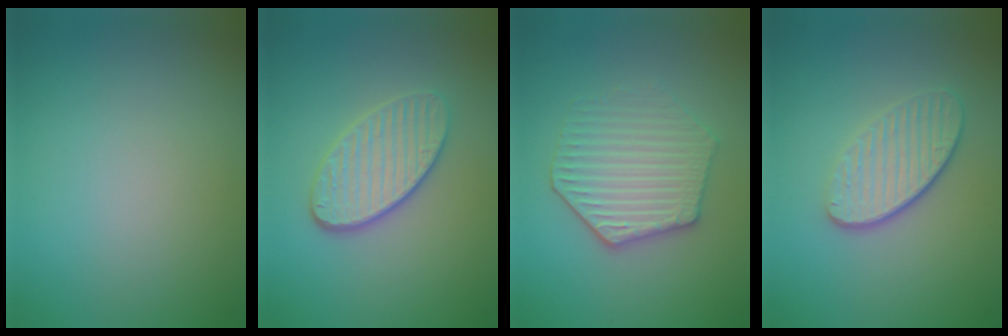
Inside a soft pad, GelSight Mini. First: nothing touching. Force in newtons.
{"total": 4.0, "press": 3.3, "slide": 2.3}
{"total": 4.4, "press": 4.0, "slide": 1.8}
{"total": 3.6, "press": 2.9, "slide": 2.2}